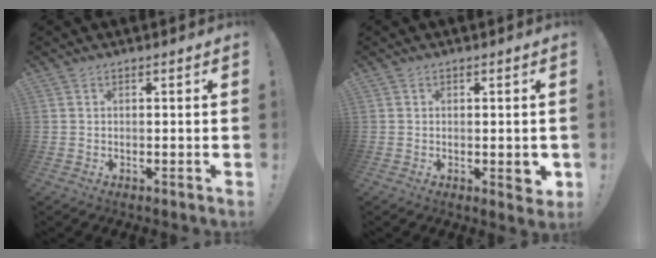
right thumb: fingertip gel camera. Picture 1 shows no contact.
{"total": 3.4, "force": [-0.4, 1.7, 2.9], "torque": [-0.025, 0.001, -0.006]}